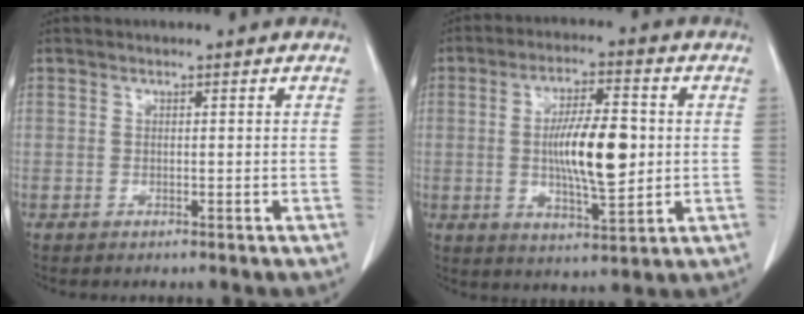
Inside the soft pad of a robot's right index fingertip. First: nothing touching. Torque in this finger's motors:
{"motor_torque": [1.47, 0.25, 0.40, 0.15]}